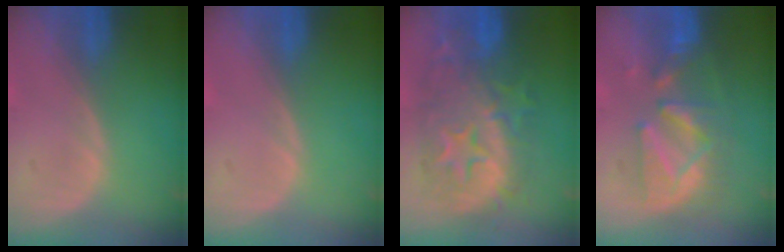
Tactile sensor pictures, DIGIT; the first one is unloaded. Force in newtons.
{"total": 0.0}
{"total": 12.6, "press": 12.6, "slide": 1.0}
{"total": 8.6, "press": 8.5, "slide": 1.5}